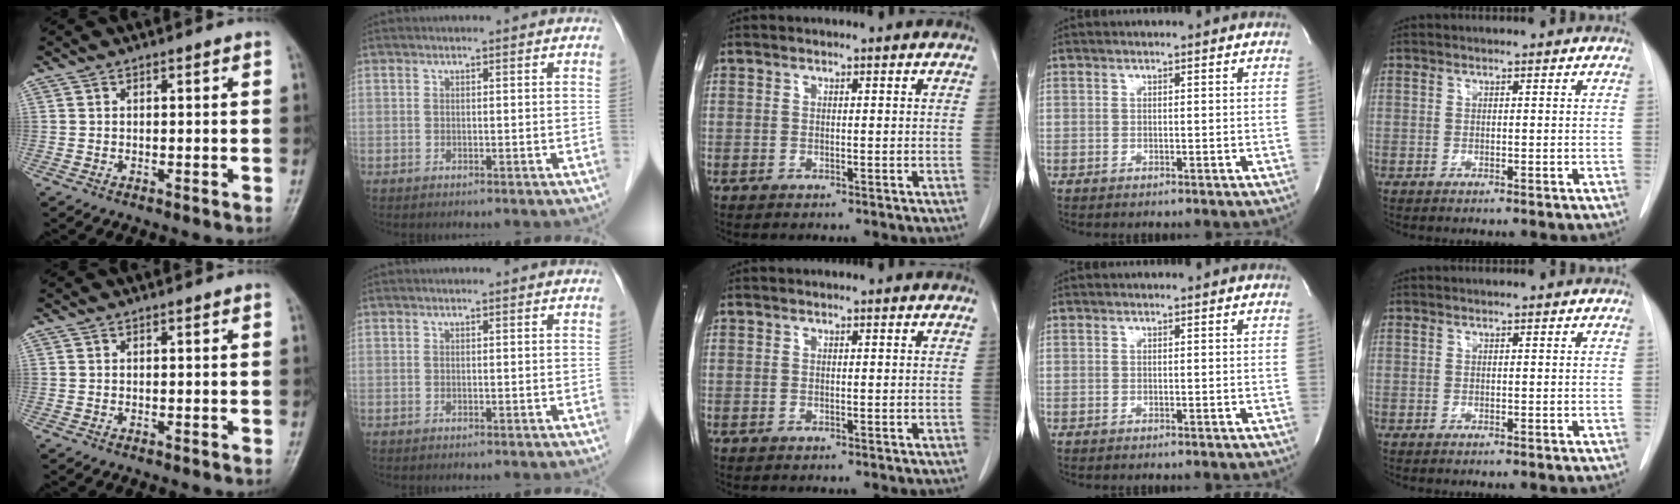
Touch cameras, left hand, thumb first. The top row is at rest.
{}